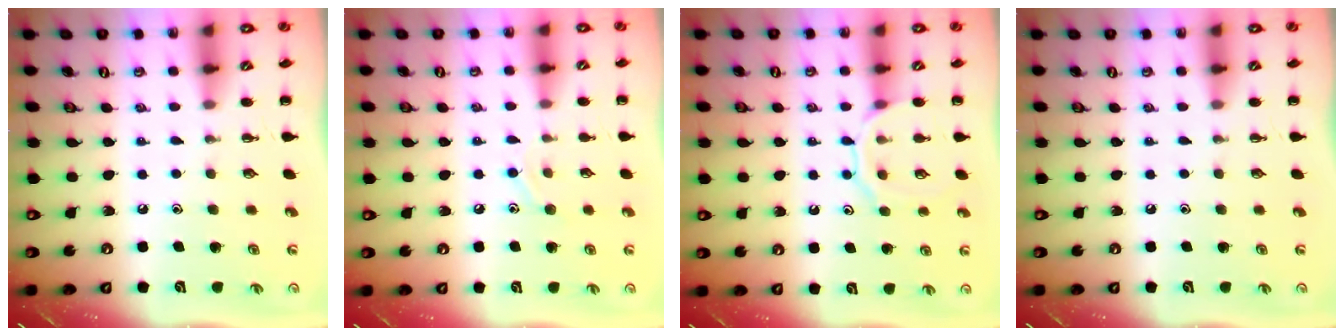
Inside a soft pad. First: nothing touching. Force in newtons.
{"total": 8.3, "press": 8.1, "slide": 1.8}
{"total": 10.5, "press": 10.5, "slide": 0.7}
{"total": 0.0}